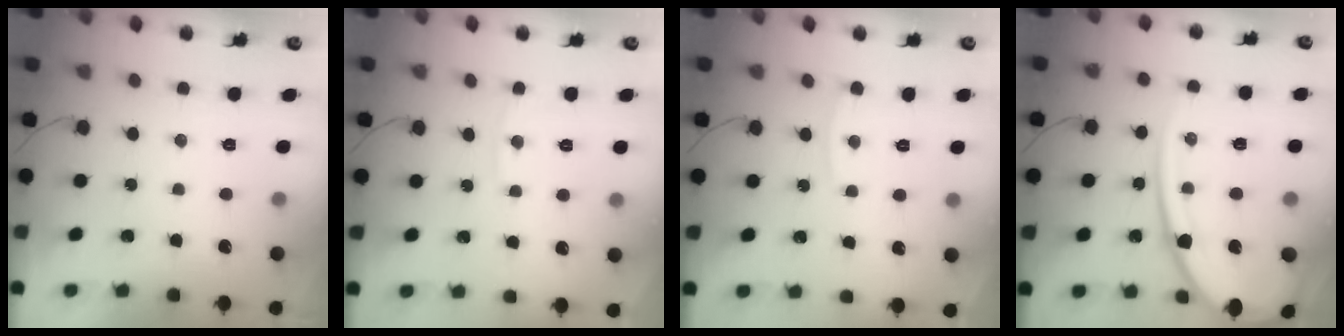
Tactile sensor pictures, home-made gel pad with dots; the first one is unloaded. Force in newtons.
{"total": 4.0, "press": 4.0, "slide": 0.2}
{"total": 3.2, "press": 3.2, "slide": 0.4}
{"total": 16.6, "press": 16.5, "slide": 2.1}